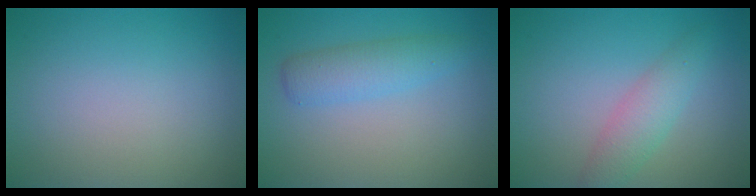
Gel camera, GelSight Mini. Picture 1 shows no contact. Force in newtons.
{"total": 2.9, "press": 2.9, "slide": 0.1}
{"total": 2.8, "press": 2.8, "slide": 0.1}